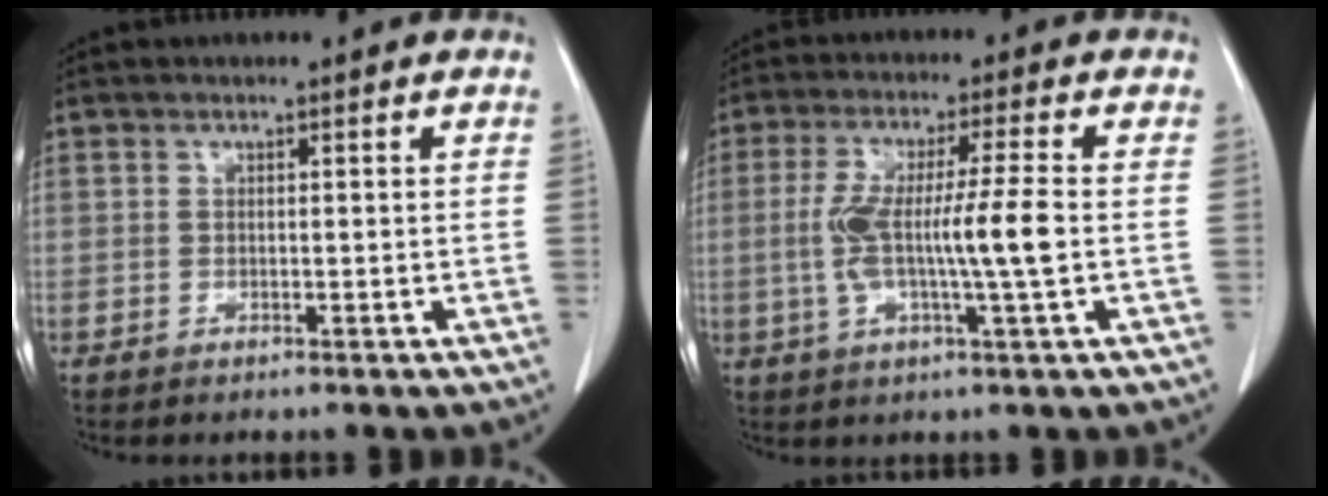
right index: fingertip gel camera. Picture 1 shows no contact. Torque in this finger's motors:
{"motor_torque": [1.30, -0.21, 0.40, 0.21]}